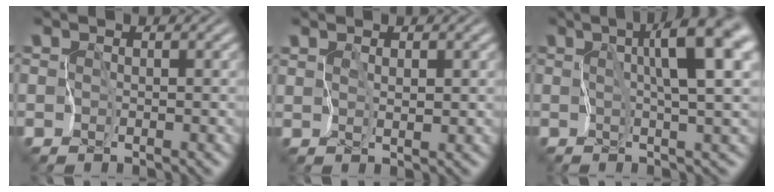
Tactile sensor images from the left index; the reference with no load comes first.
{"total": 1.0, "force": [0.7, 0.3, 0.7], "torque": [-0.010, -0.004, 0.023]}
{"total": 8.0, "force": [2.2, 1.1, 7.6], "torque": [-0.115, 0.018, 0.034]}